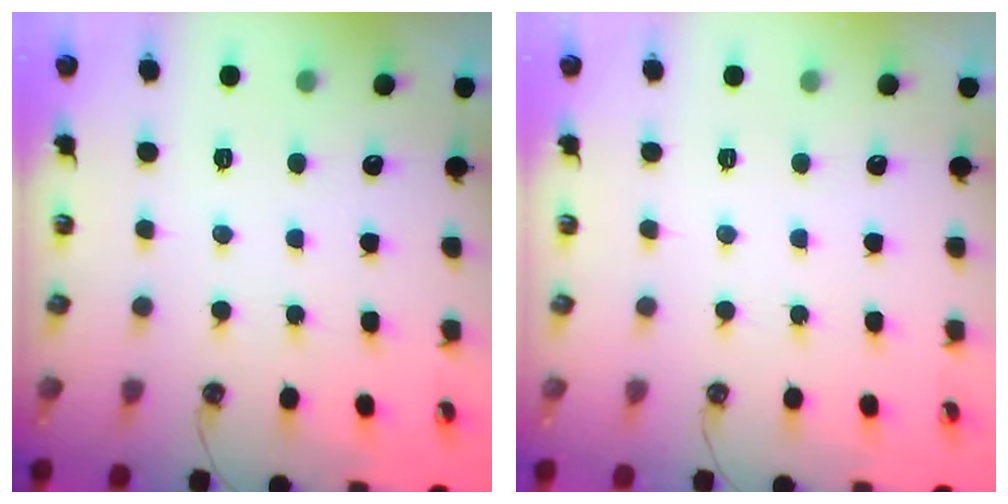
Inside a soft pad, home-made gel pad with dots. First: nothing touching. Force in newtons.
{"total": 0.0}